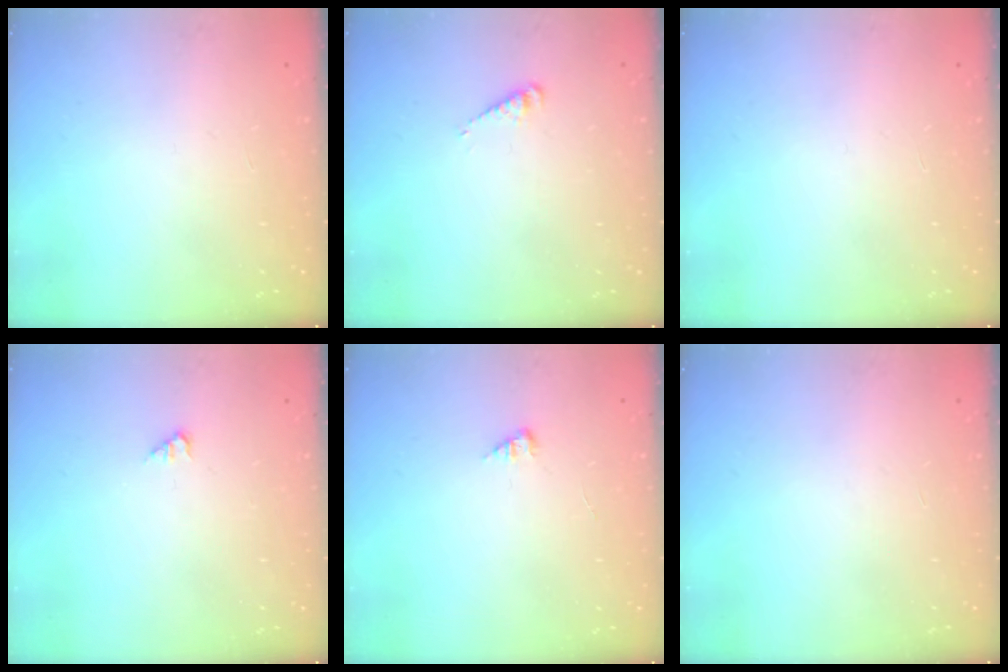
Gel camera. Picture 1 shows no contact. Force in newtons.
{"total": 2.7, "press": 2.7, "slide": 0.3}
{"total": 0.0}
{"total": 1.2, "press": 1.1, "slide": 0.2}
{"total": 0.0}
{"total": 0.0}